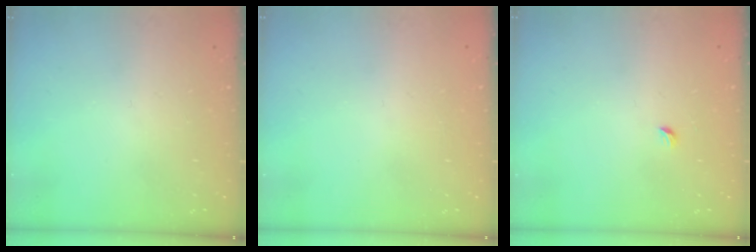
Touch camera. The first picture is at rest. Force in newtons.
{"total": 0.7, "press": 0.7, "slide": 0.3}
{"total": 2.7, "press": 2.6, "slide": 0.6}